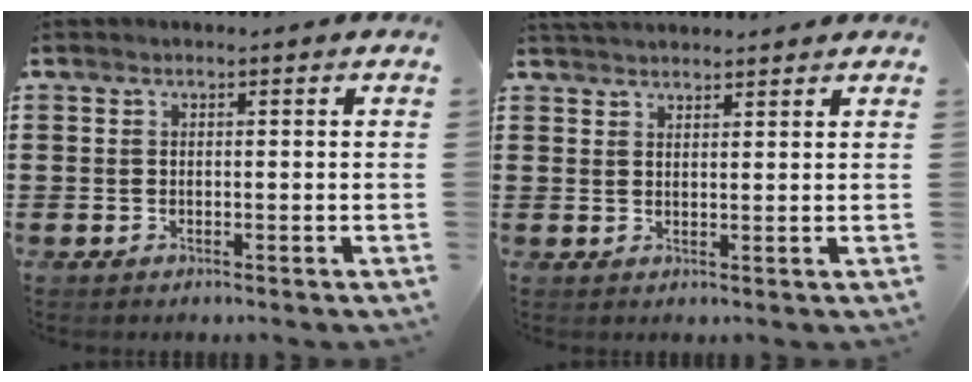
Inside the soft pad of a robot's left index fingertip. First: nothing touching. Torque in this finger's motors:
{"motor_torque": [0.80, -0.78, 0.35, 0.06]}